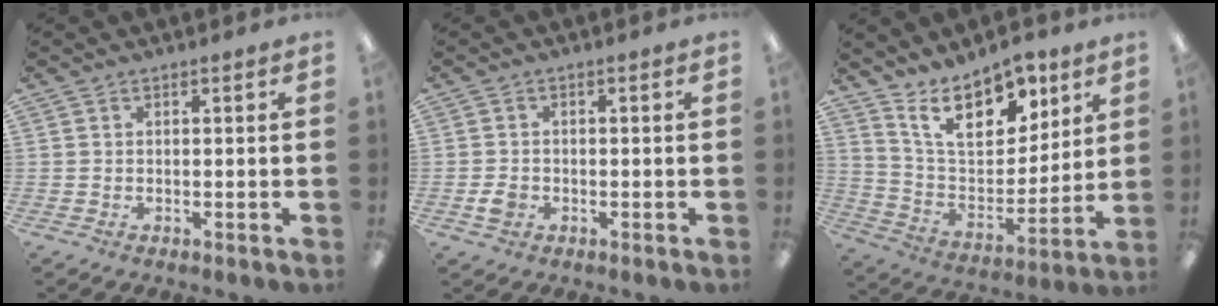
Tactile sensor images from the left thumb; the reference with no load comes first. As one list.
[{"total": 2.6, "force": [-0.8, 2.1, 1.2], "torque": [-0.019, 0.004, -0.013]}, {"total": 17.6, "force": [11.6, 8.7, 9.9], "torque": [-0.165, -0.055, 0.206]}]